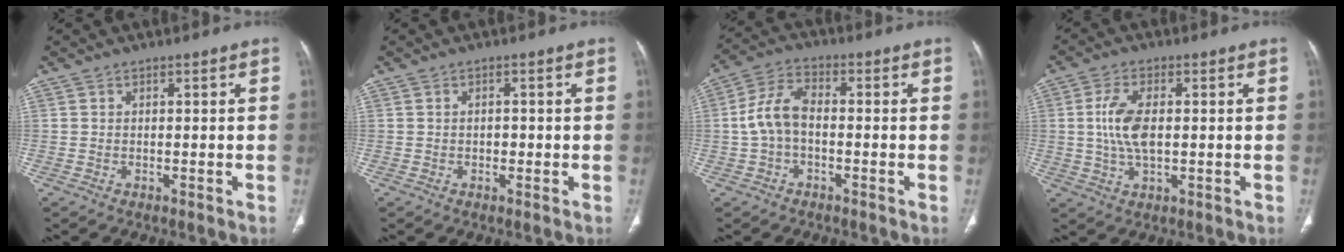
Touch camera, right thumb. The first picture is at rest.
{"total": 1.1, "force": [-0.2, 0.8, 0.8], "torque": [-0.005, 0.002, -0.004]}
{"total": 7.5, "force": [-0.9, 4.5, 6.0], "torque": [-0.119, 0.026, -0.026]}
{"total": 7.5, "force": [0.5, 3.6, 6.6], "torque": [-0.142, 0.001, 0.009]}